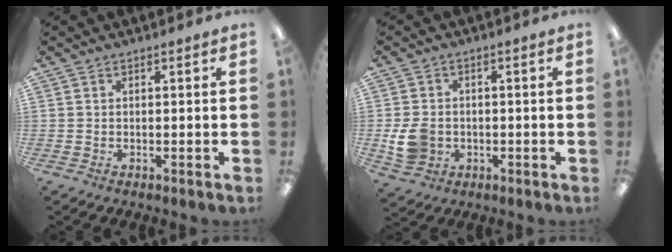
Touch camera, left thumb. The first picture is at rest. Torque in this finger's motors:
{"motor_torque": [-0.23, 0.70, 0.29, -0.47, 0.06]}